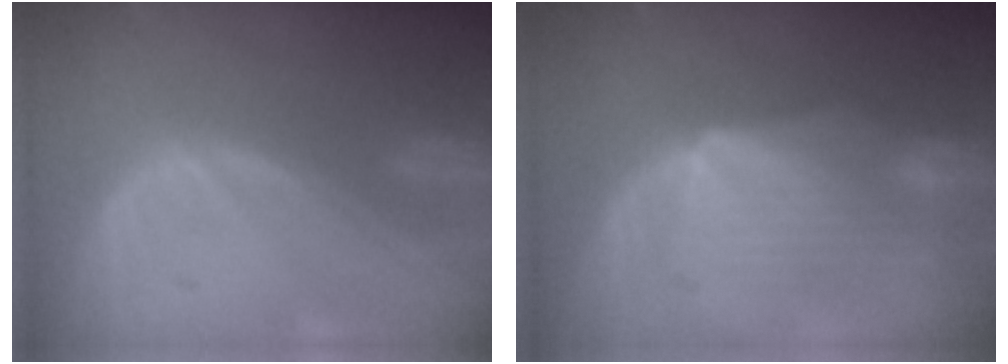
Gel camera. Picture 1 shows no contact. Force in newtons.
{"total": 7.7, "press": 7.7, "slide": 0.4}